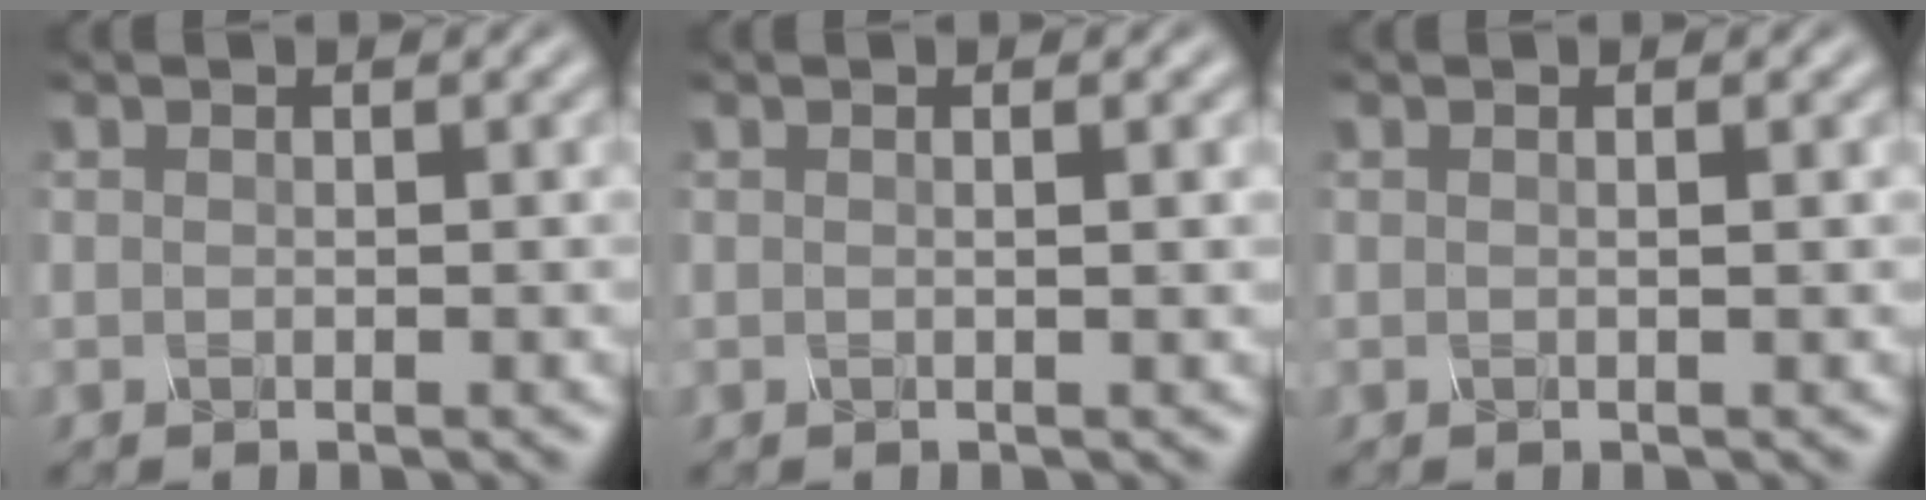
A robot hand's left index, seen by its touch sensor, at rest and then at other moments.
{"total": 1.4, "force": [0.2, 0.5, 1.3], "torque": [-0.015, 0.004, -0.005]}
{"total": 0.8, "force": [0.1, 0.2, 0.7], "torque": [-0.008, 0.003, -0.003]}